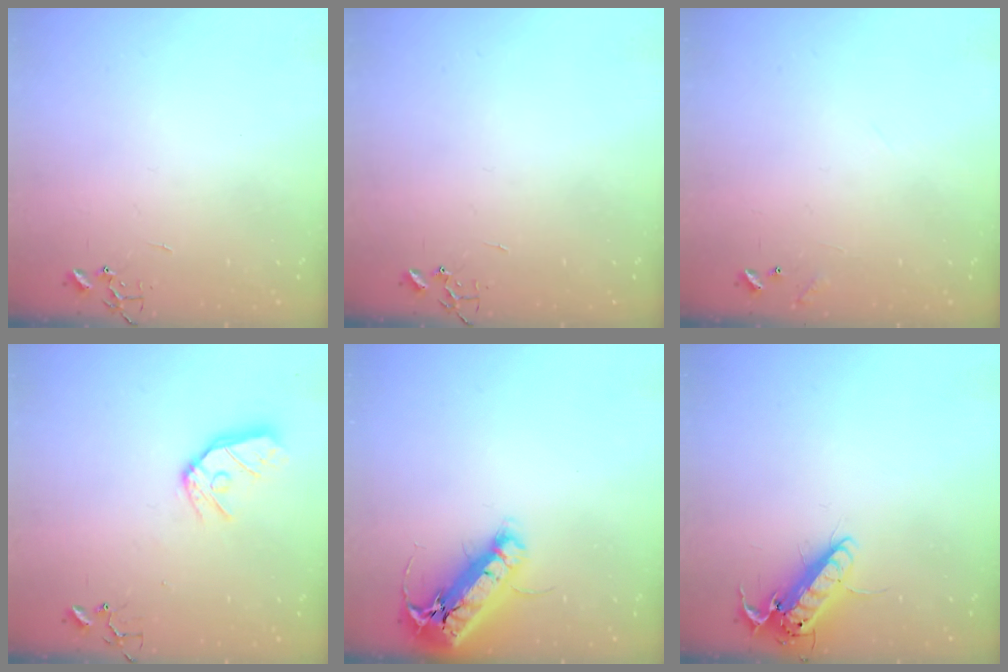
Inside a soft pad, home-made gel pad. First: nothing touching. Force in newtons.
{"total": 0.0}
{"total": 6.9, "press": 6.9, "slide": 0.4}
{"total": 11.0, "press": 11.0, "slide": 1.3}
{"total": 18.8, "press": 18.4, "slide": 3.8}
{"total": 13.8, "press": 13.6, "slide": 2.3}